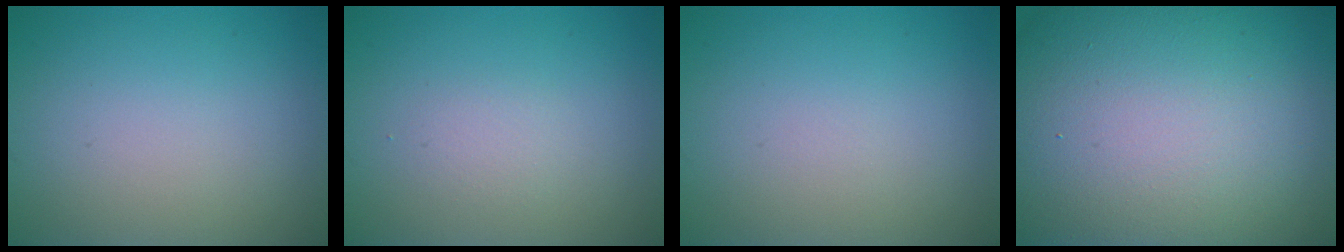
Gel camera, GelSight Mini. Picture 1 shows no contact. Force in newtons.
{"total": 1.1, "press": 1.1, "slide": 0.0}
{"total": 0.0}
{"total": 25.8, "press": 25.8, "slide": 1.0}